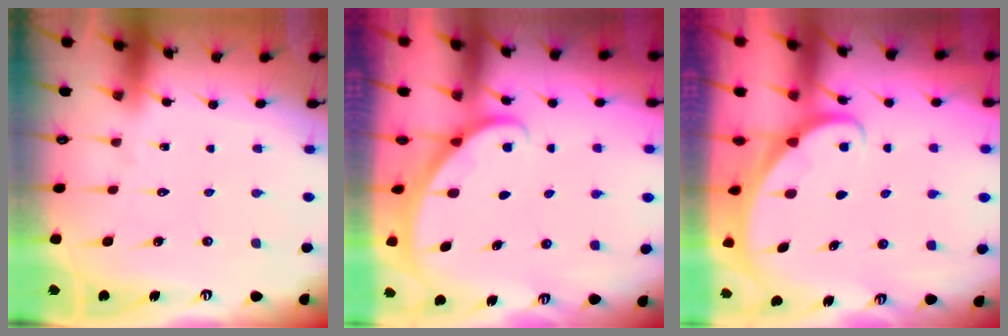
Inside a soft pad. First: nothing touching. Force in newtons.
{"total": 1.9, "press": 1.9, "slide": 0.1}
{"total": 1.8, "press": 1.8, "slide": 0.0}